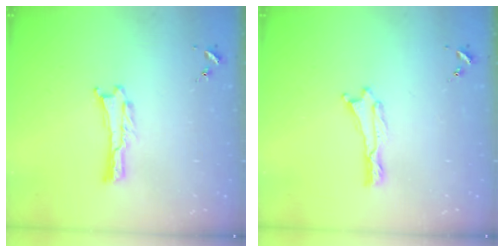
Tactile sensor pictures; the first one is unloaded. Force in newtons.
{"total": 0.0}